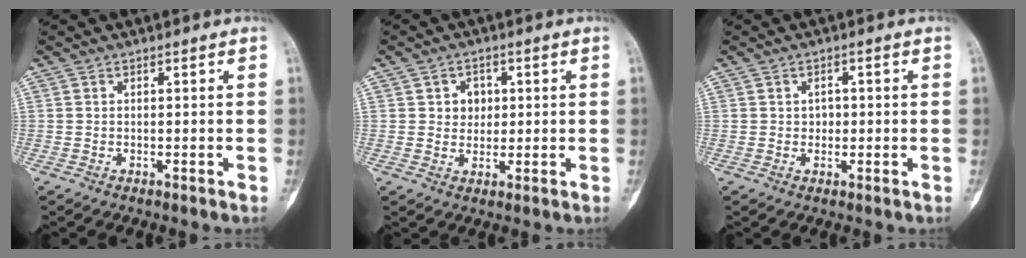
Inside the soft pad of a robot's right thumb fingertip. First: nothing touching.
{"total": 3.9, "force": [0.9, 3.4, 1.8], "torque": [-0.003, 0.000, 0.013]}
{"total": 2.0, "force": [0.0, 1.6, 1.1], "torque": [-0.003, 0.004, -0.001]}